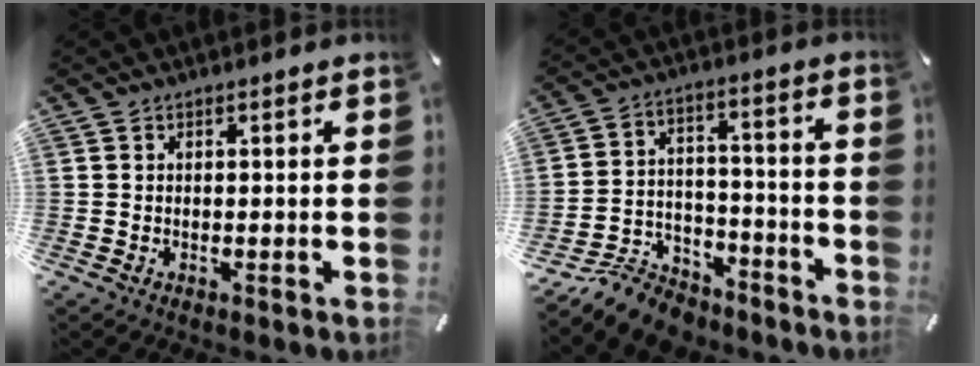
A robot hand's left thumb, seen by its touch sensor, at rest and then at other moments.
{"total": 11.2, "force": [-9.6, 4.9, 3.0], "torque": [-0.033, 0.066, -0.177]}